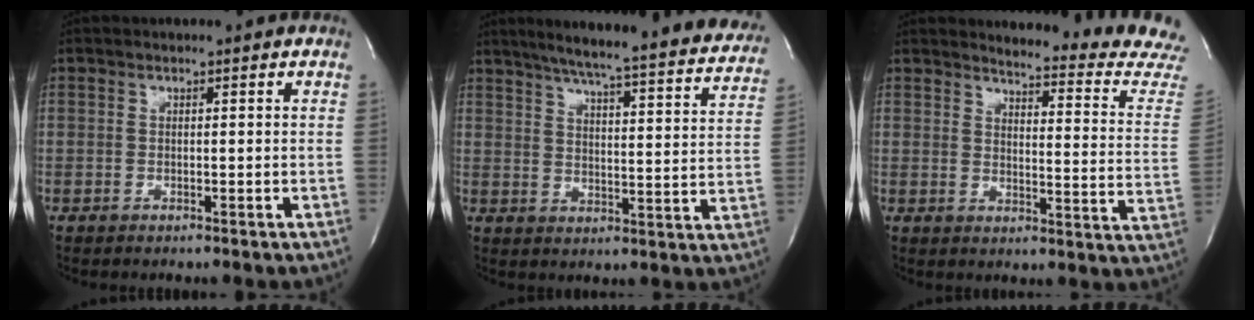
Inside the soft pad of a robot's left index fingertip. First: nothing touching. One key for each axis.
{"total": 29.0, "fx": 25.4, "fy": 2.7, "fz": 13.8, "tx": -0.205, "ty": -0.058, "tz": 0.303}
{"total": 15.6, "fx": 15.3, "fy": -1.4, "fz": 2.4, "tx": -0.028, "ty": -0.150, "tz": 0.154}